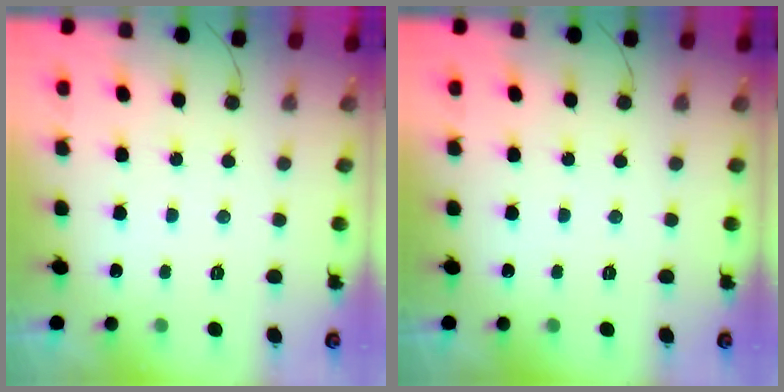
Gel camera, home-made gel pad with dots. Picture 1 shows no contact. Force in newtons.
{"total": 0.0}